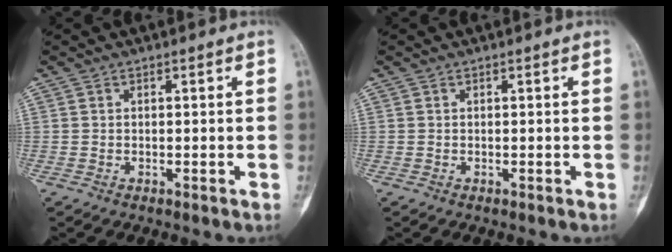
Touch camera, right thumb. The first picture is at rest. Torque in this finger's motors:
{"motor_torque": [0.00, 0.00, 0.02, 0.02, 0.00]}